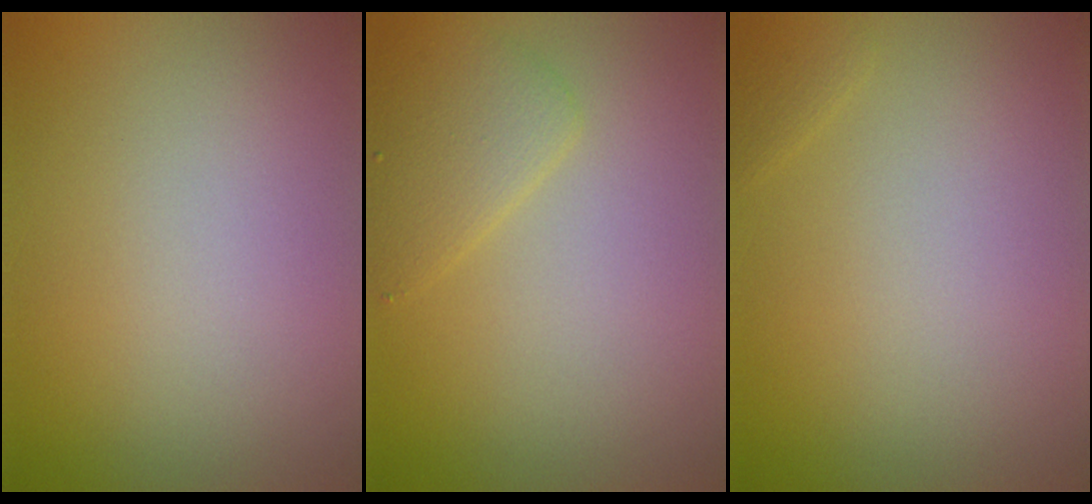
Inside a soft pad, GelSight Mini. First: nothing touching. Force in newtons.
{"total": 2.8, "press": 2.8, "slide": 0.1}
{"total": 0.7, "press": 0.7, "slide": 0.1}